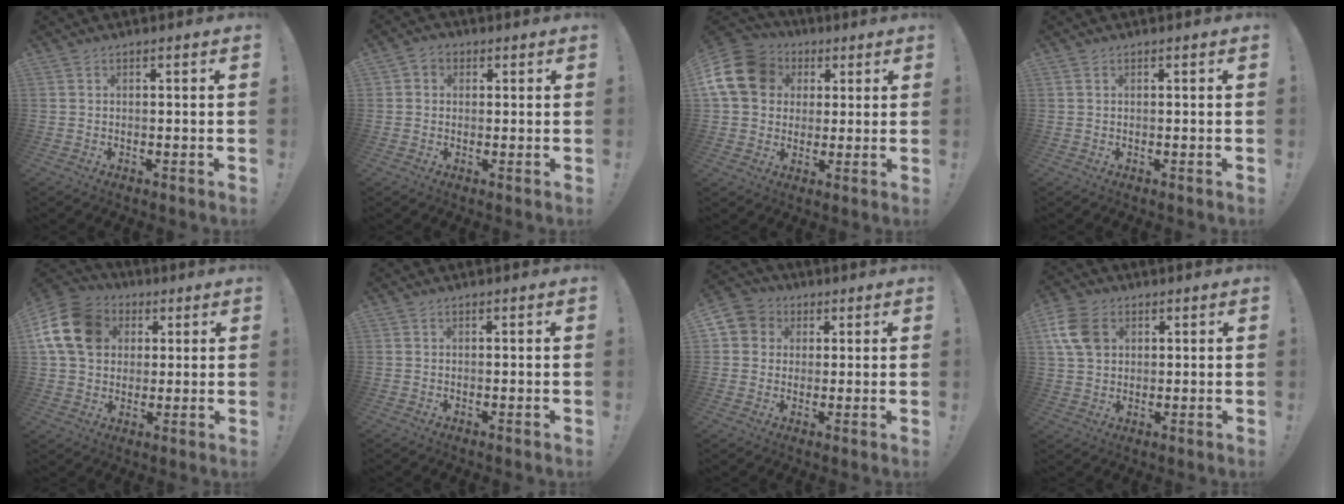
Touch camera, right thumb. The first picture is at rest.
{"total": 3.2, "force": [0.6, 3.0, 1.1], "torque": [-0.017, 0.002, 0.011]}
{"total": 16.8, "force": [4.8, 13.6, 8.6], "torque": [-0.146, -0.014, 0.095]}
{"total": 0.0}
{"total": 17.0, "force": [4.9, 13.3, 9.4], "torque": [-0.167, -0.007, 0.098]}
{"total": 0.0}
{"total": 6.2, "force": [1.2, 6.0, 1.5], "torque": [-0.018, 0.001, 0.025]}
{"total": 11.3, "force": [3.6, 8.4, 6.6], "torque": [-0.124, -0.002, 0.071]}